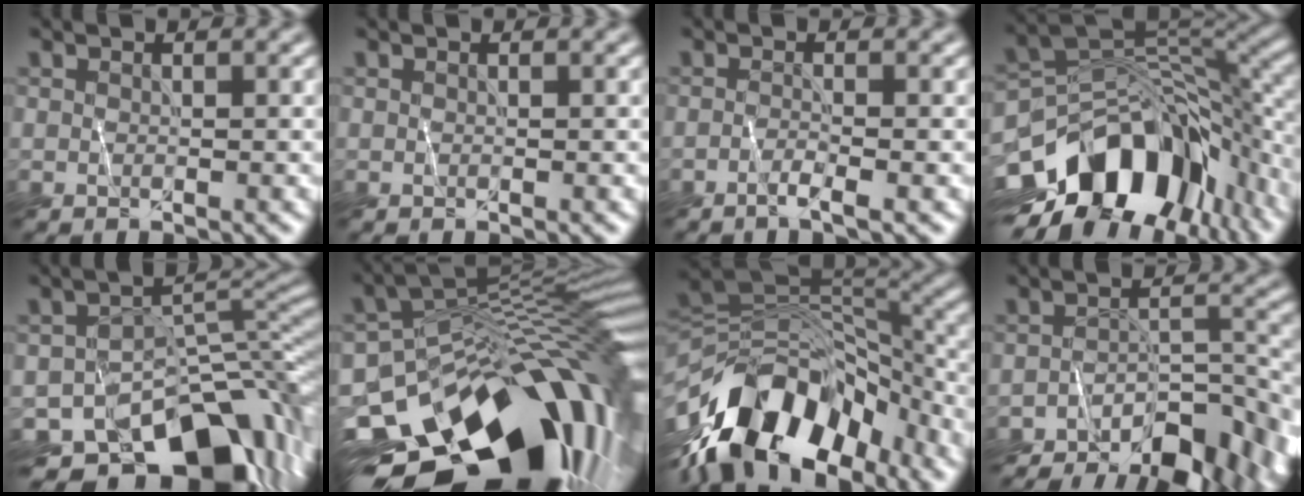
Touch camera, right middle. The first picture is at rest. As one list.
[{"total": 0.0}, {"total": 1.4, "force": [-0.8, 0.1, 1.1], "torque": [-0.011, 0.008, -0.025]}, {"total": 13.9, "force": [-6.2, 8.8, 8.8], "torque": [-0.143, 0.017, -0.111]}, {"total": 13.4, "force": [-8.6, 7.2, 7.3], "torque": [-0.106, -0.002, -0.123]}, {"total": 18.5, "force": [-8.1, 9.2, 13.8], "torque": [-0.226, -0.006, -0.130]}, {"total": 14.0, "force": [-8.2, 7.5, 8.6], "torque": [-0.148, 0.028, -0.153]}, {"total": 9.7, "force": [-7.7, 3.3, 4.8], "torque": [-0.072, 0.001, -0.109]}]